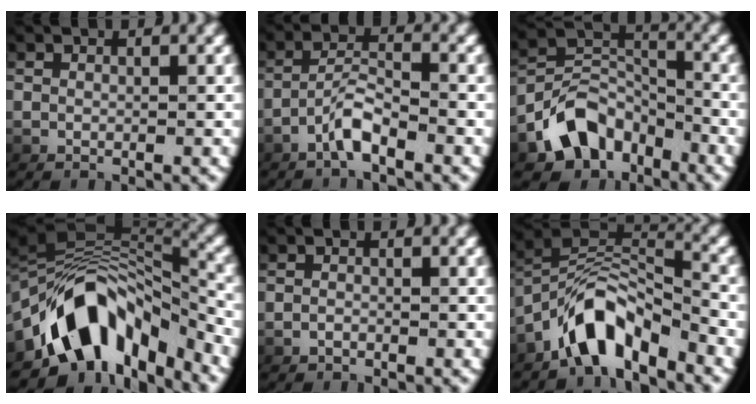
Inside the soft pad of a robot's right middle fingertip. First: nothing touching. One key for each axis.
{"total": 2.6, "fx": -2.2, "fy": 0.3, "fz": 1.5, "tx": -0.035, "ty": 0.001, "tz": -0.040}
{"total": 6.8, "fx": -3.6, "fy": 4.7, "fz": 3.2, "tx": -0.053, "ty": -0.010, "tz": -0.063}
{"total": 11.4, "fx": -3.4, "fy": 7.0, "fz": 8.4, "tx": -0.173, "ty": -0.023, "tz": -0.044}
{"total": 0.6, "fx": -0.6, "fy": -0.1, "fz": 0.0, "tx": -0.005, "ty": -0.005, "tz": -0.008}
{"total": 5.7, "fx": -2.7, "fy": 3.5, "fz": 3.6, "tx": -0.083, "ty": -0.004, "tz": -0.044}